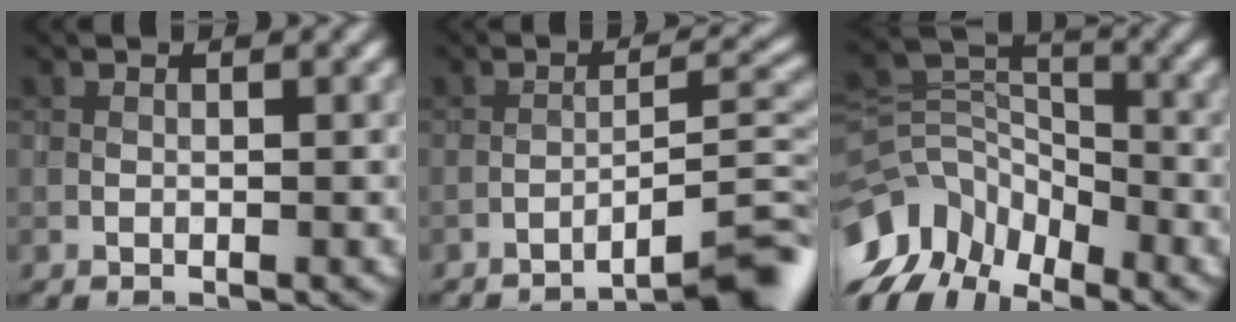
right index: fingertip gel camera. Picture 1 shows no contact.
{"total": 6.2, "force": [-4.9, 0.6, 3.8], "torque": [-0.035, 0.022, -0.074]}
{"total": 8.6, "force": [-6.0, 4.8, 3.9], "torque": [-0.082, -0.003, -0.117]}